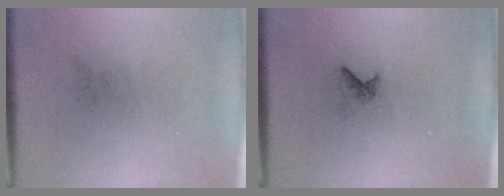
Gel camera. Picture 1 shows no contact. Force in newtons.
{"total": 0.6}